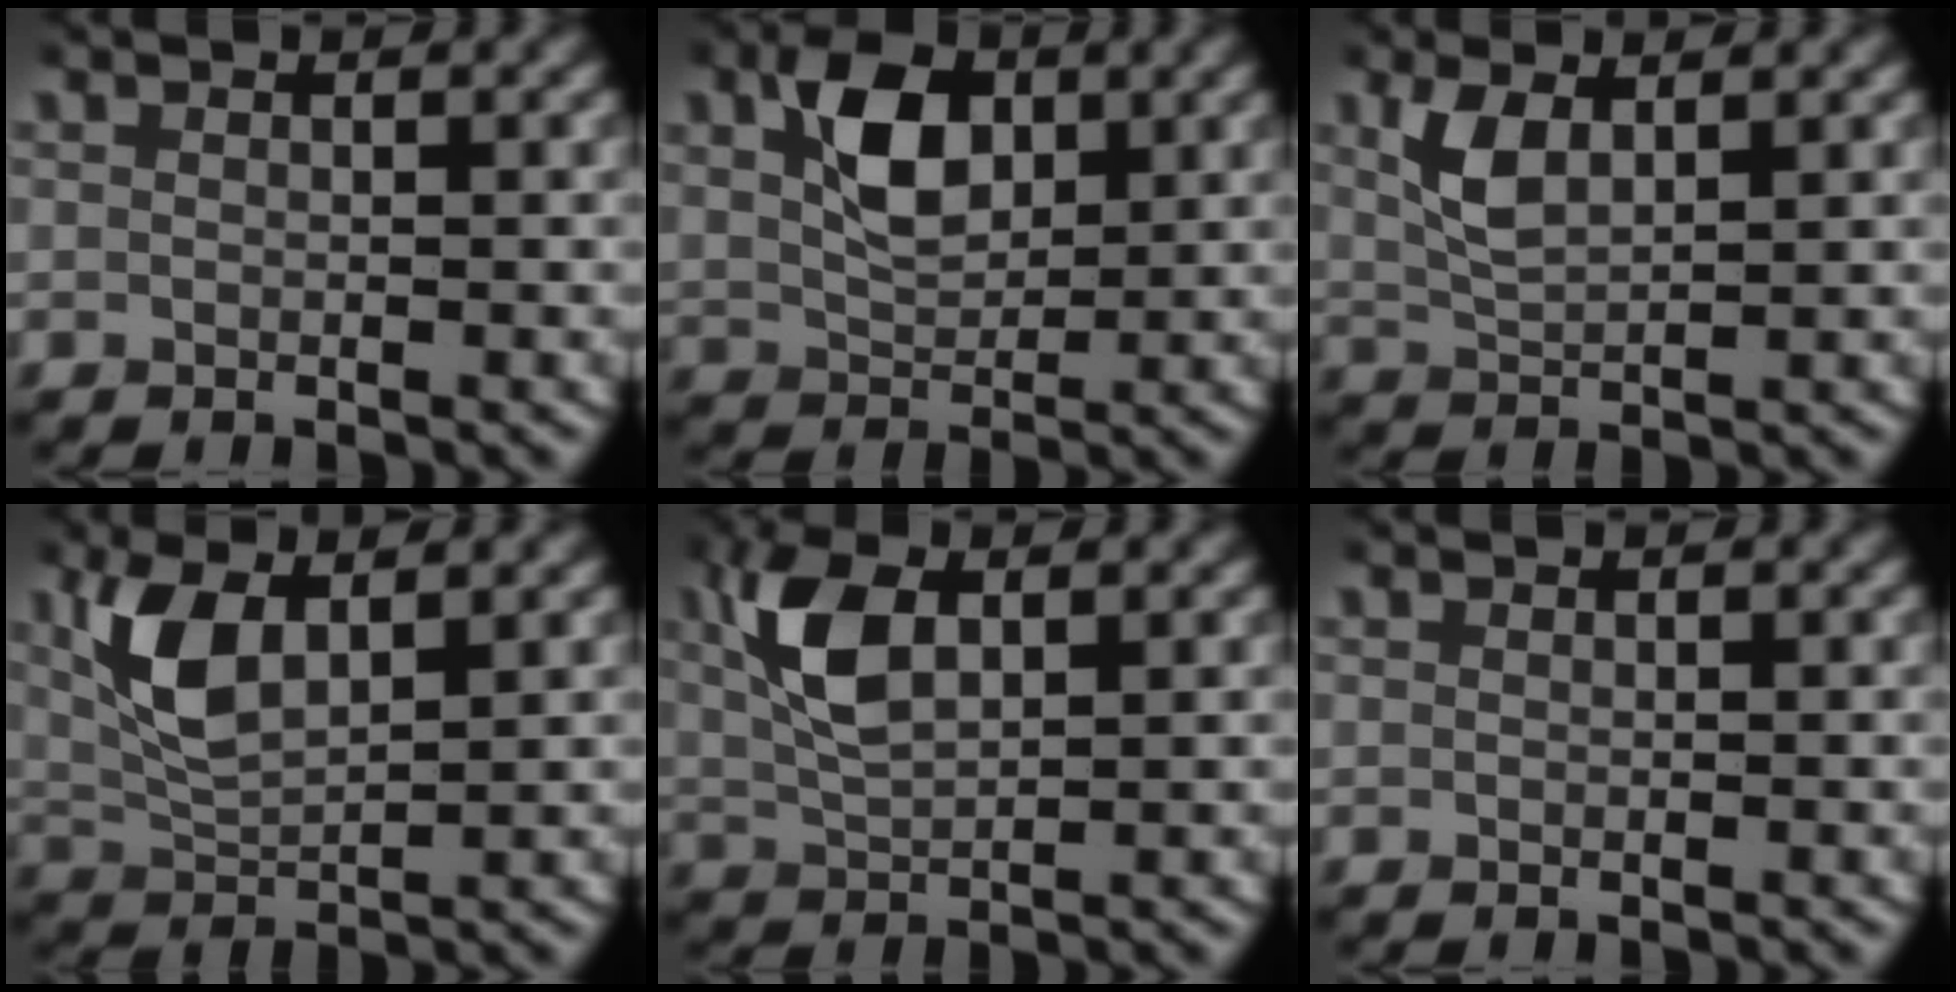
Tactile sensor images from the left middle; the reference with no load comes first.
{"total": 5.2, "force": [1.7, 3.3, 3.6], "torque": [-0.067, -0.002, 0.031]}
{"total": 2.8, "force": [1.2, 1.2, 2.2], "torque": [-0.055, -0.001, 0.026]}
{"total": 4.7, "force": [1.9, 2.2, 3.8], "torque": [-0.099, -0.002, 0.036]}
{"total": 5.1, "force": [1.5, 2.4, 4.2], "torque": [-0.102, 0.003, 0.028]}
{"total": 0.0}